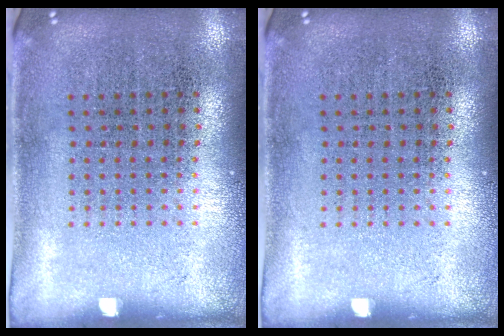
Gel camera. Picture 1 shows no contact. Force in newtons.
{"total": 0.0}